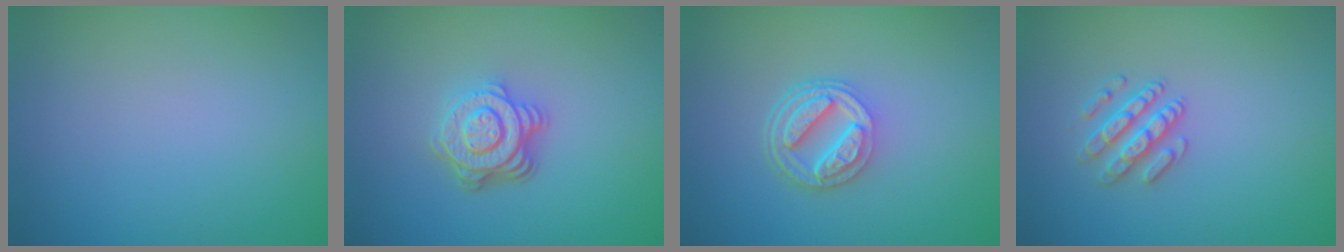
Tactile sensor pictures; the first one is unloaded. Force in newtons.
{"total": 4.6, "press": 3.4, "slide": 3.0}
{"total": 4.3, "press": 3.3, "slide": 2.8}
{"total": 2.5, "press": 2.5, "slide": 0.4}